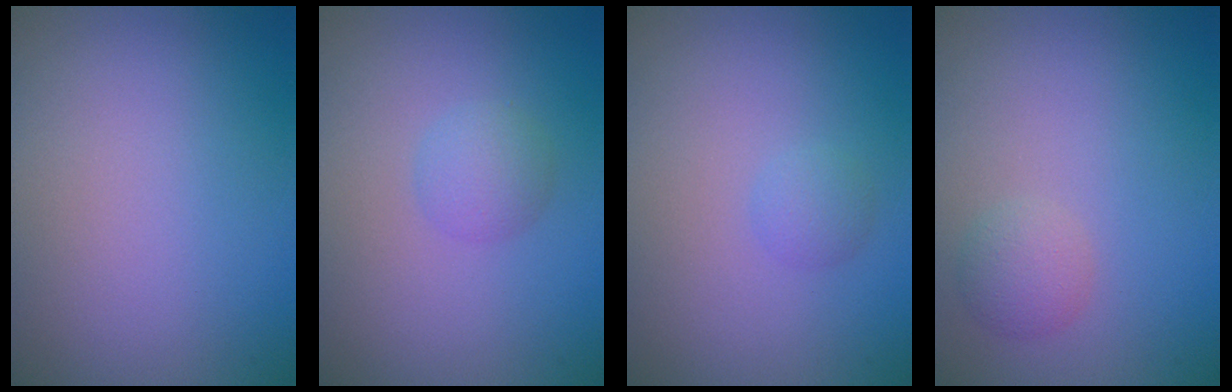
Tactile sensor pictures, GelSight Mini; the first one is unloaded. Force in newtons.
{"total": 1.8, "press": 1.8, "slide": 0.0}
{"total": 1.1, "press": 1.1, "slide": 0.0}
{"total": 1.6, "press": 1.6, "slide": 0.1}